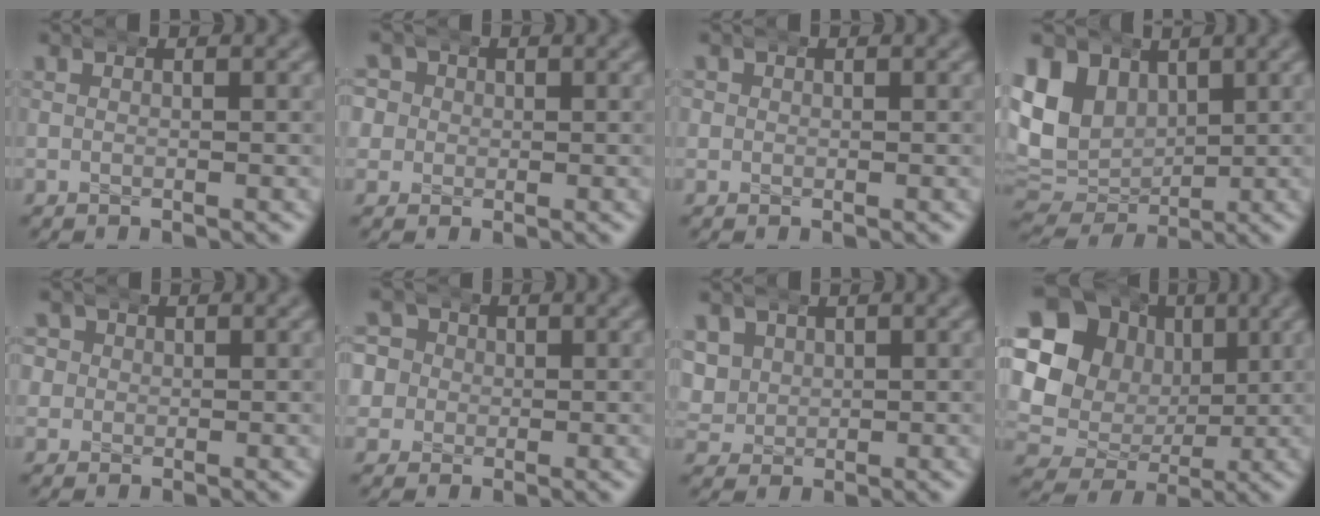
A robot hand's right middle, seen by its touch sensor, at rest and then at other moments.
{"total": 4.8, "force": [0.9, 4.4, 1.7], "torque": [-0.050, -0.005, 0.010]}
{"total": 1.3, "force": [0.2, 1.3, 0.3], "torque": [-0.013, 0.000, 0.003]}
{"total": 12.8, "force": [1.0, 11.0, 6.4], "torque": [-0.145, -0.030, 0.021]}
{"total": 3.0, "force": [0.6, 2.8, 0.9], "torque": [-0.032, -0.004, 0.009]}
{"total": 7.2, "force": [0.9, 6.6, 2.8], "torque": [-0.079, -0.009, 0.008]}
{"total": 5.4, "force": [0.6, 5.0, 1.9], "torque": [-0.064, -0.015, 0.015]}
{"total": 15.7, "force": [2.6, 12.8, 8.7], "torque": [-0.154, -0.002, 0.037]}